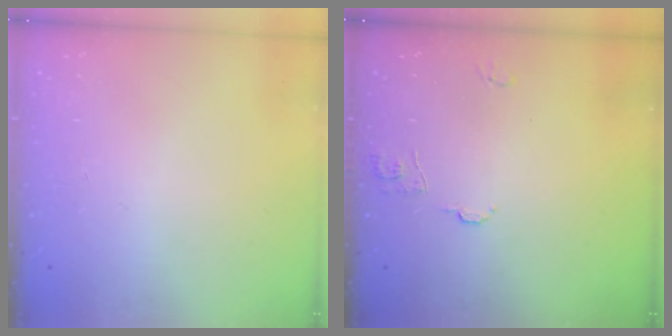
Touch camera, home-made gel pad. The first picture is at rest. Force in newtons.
{"total": 6.4, "press": 6.3, "slide": 0.6}